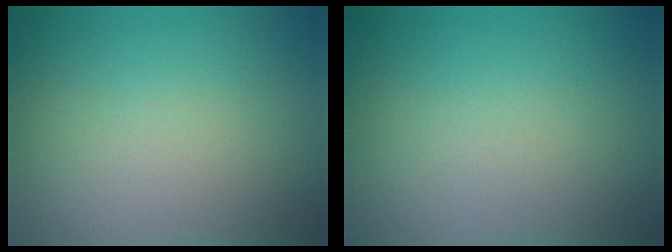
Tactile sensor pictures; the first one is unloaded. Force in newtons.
{"total": 0.0}